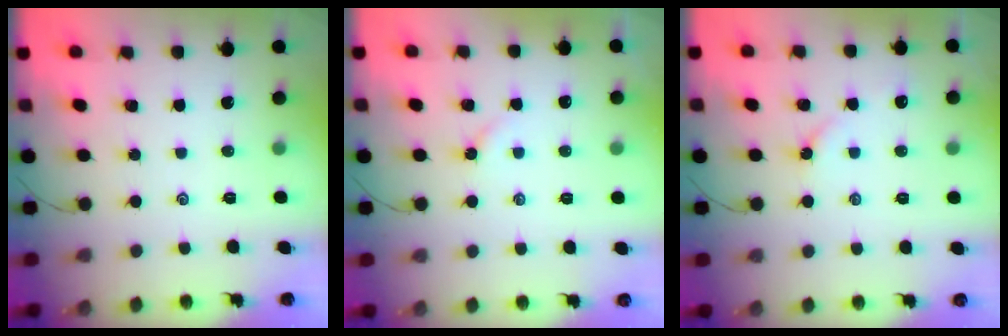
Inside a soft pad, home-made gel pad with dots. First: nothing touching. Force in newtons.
{"total": 2.3, "press": 2.3, "slide": 0.5}
{"total": 3.3, "press": 3.2, "slide": 0.6}